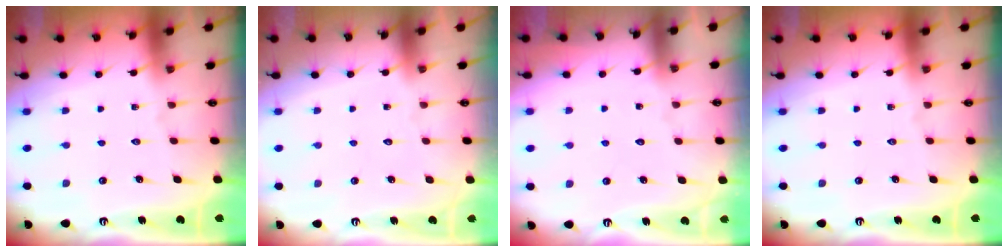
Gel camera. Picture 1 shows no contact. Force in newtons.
{"total": 1.8, "press": 1.8, "slide": 0.1}
{"total": 4.7, "press": 4.6, "slide": 0.4}
{"total": 0.0}